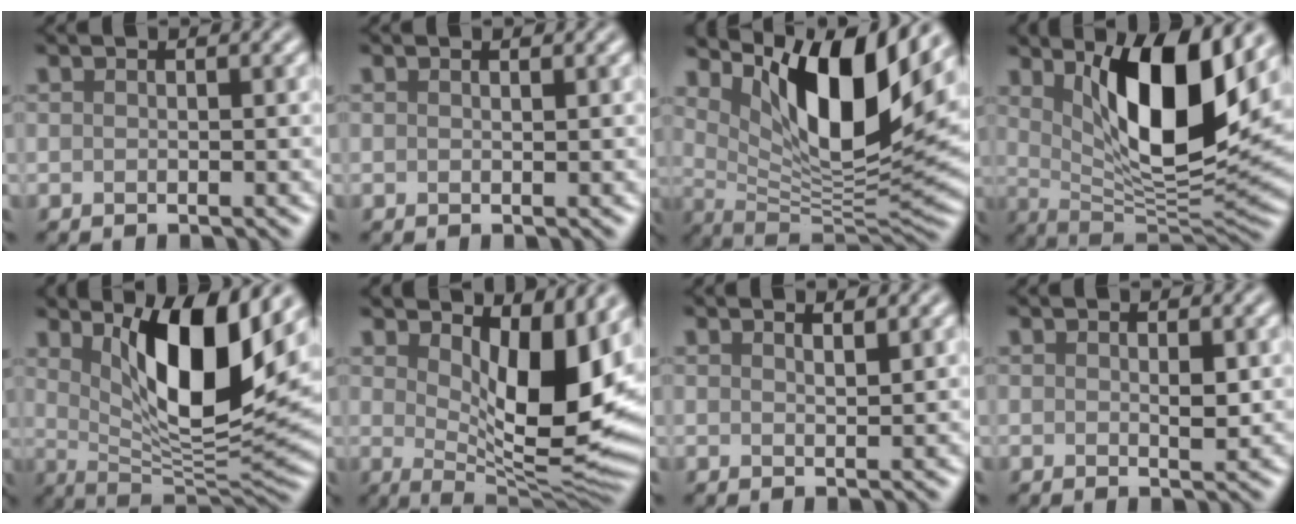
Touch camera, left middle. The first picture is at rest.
{"total": 0.0}
{"total": 11.5, "force": [5.1, 3.7, 9.6], "torque": [-0.152, -0.020, 0.099]}
{"total": 10.8, "force": [4.0, 3.4, 9.4], "torque": [-0.150, -0.021, 0.074]}
{"total": 10.3, "force": [3.8, 3.1, 9.1], "torque": [-0.145, -0.022, 0.071]}
{"total": 10.8, "force": [3.0, 4.3, 9.4], "torque": [-0.138, -0.014, 0.052]}
{"total": 1.3, "force": [1.1, 0.3, 0.6], "torque": [-0.003, 0.003, 0.015]}
{"total": 1.2, "force": [0.2, 0.4, 1.1], "torque": [-0.018, -0.004, 0.004]}